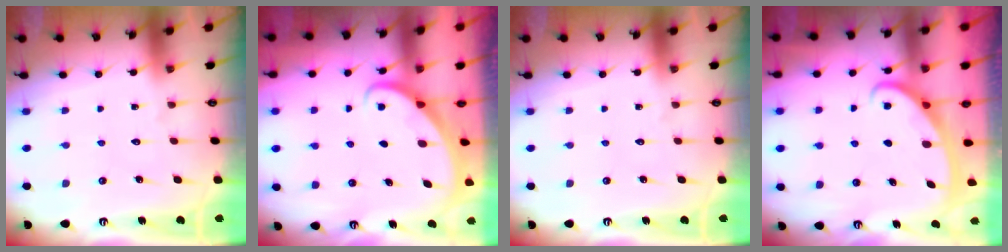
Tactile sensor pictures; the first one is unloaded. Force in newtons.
{"total": 2.3, "press": 2.3, "slide": 0.1}
{"total": 0.0}
{"total": 2.8, "press": 2.8, "slide": 0.4}